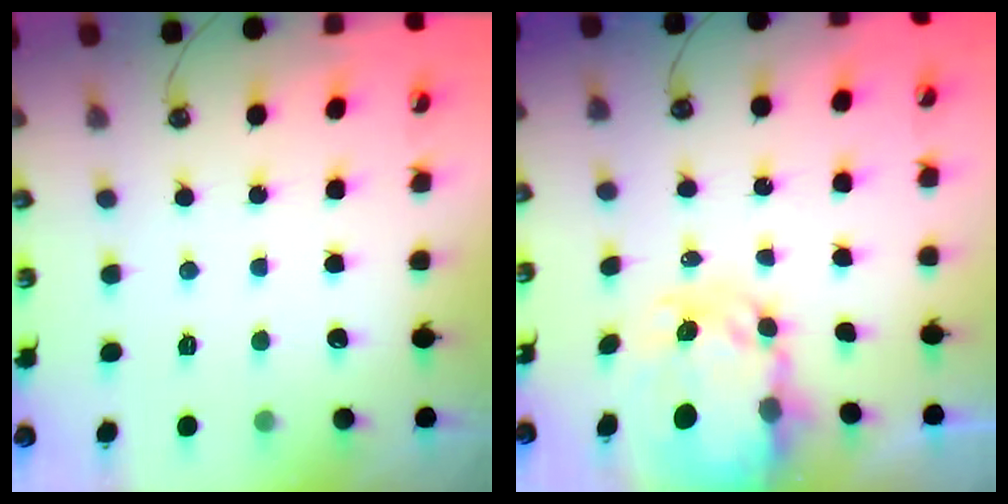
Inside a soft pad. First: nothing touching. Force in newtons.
{"total": 8.7, "press": 8.7, "slide": 0.8}